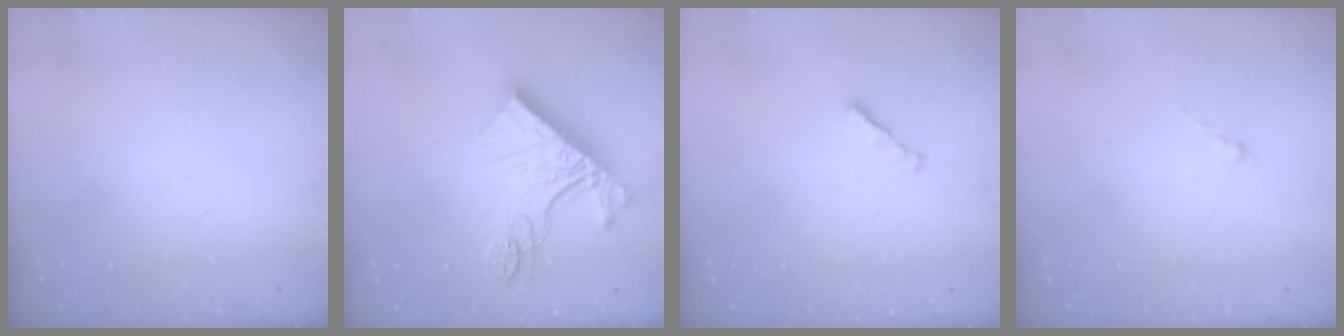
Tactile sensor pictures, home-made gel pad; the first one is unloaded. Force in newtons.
{"total": 15.2, "press": 15.2, "slide": 1.3}
{"total": 1.8, "press": 1.7, "slide": 0.6}
{"total": 0.0}